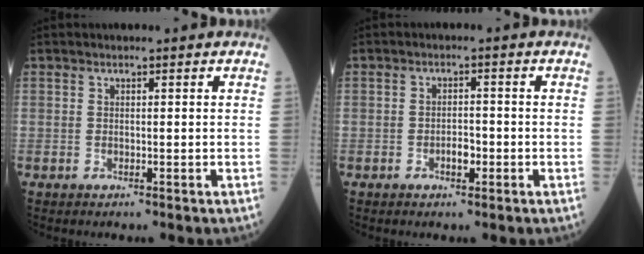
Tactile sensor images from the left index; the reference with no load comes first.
{"total": 2.2, "force": [-1.2, 0.9, 1.7], "torque": [-0.023, 0.001, -0.021]}